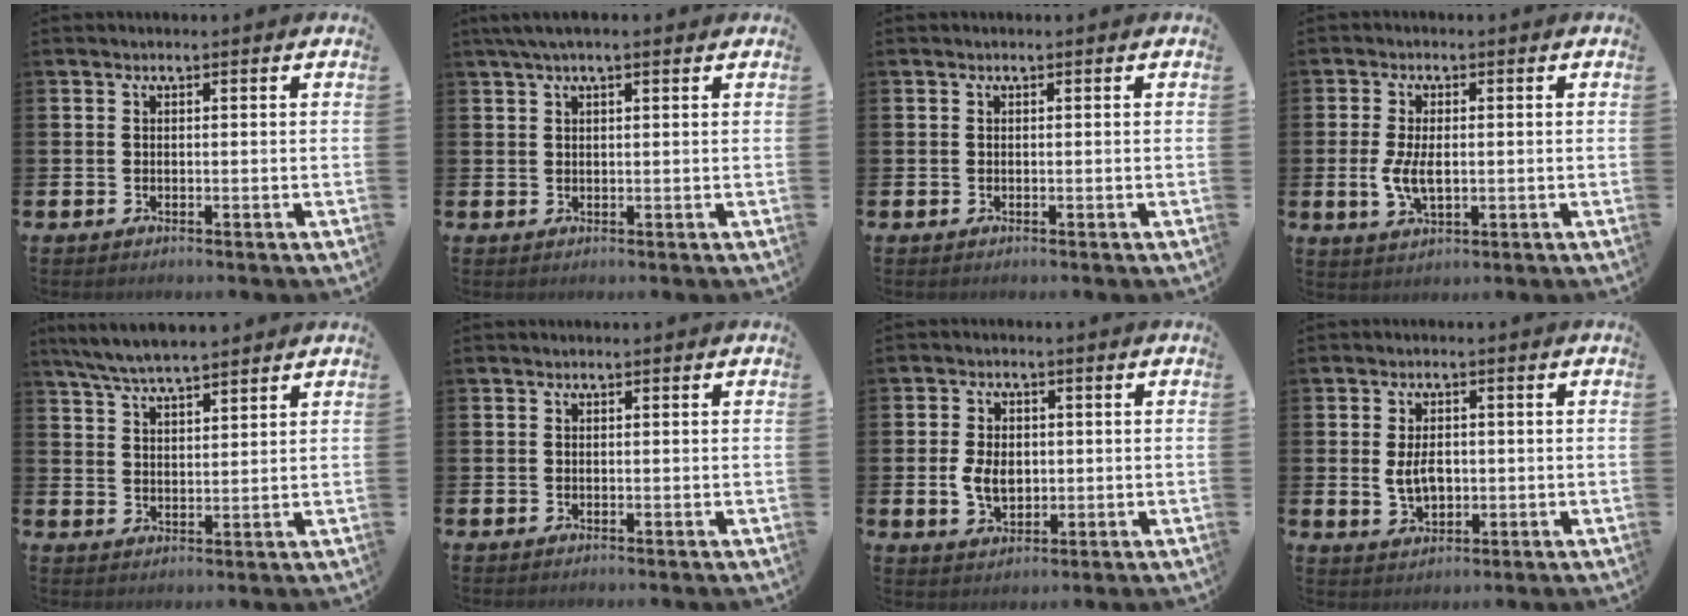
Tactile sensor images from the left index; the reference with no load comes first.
{"total": 2.5, "force": [1.8, 0.4, 1.7], "torque": [-0.032, 0.004, 0.032]}
{"total": 0.0}
{"total": 4.5, "force": [-0.1, 2.3, 3.9], "torque": [-0.075, 0.002, -0.005]}
{"total": 5.9, "force": [5.6, 0.6, 1.6], "torque": [-0.052, -0.018, 0.103]}
{"total": 0.0}
{"total": 4.9, "force": [0.0, 3.4, 3.5], "torque": [-0.057, 0.007, -0.004]}
{"total": 4.0, "force": [0.2, 2.5, 3.1], "torque": [-0.048, 0.003, -0.001]}